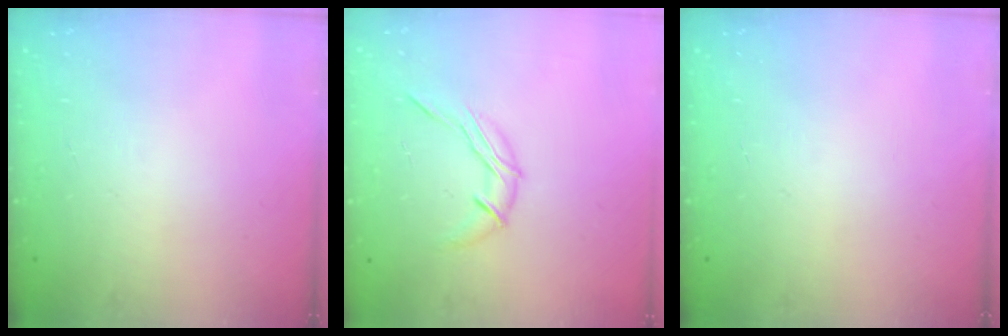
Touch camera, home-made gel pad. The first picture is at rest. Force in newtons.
{"total": 7.7, "press": 7.7, "slide": 0.4}
{"total": 0.0}